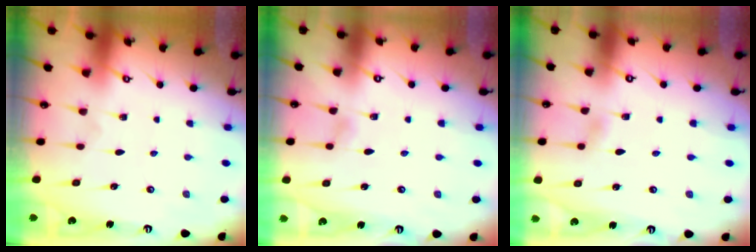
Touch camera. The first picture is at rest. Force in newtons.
{"total": 2.7, "press": 2.6, "slide": 0.4}
{"total": 2.2, "press": 2.2, "slide": 0.3}